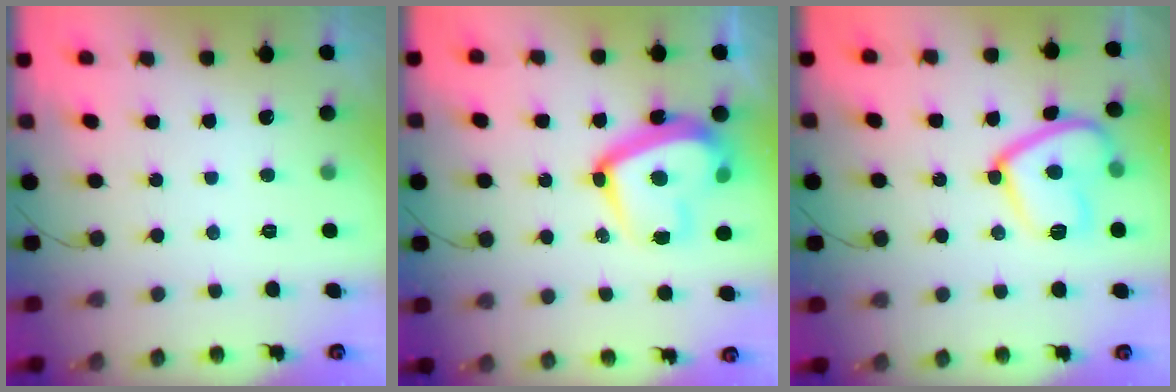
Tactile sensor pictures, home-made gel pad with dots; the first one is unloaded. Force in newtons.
{"total": 18.5, "press": 18.5, "slide": 1.3}
{"total": 13.4, "press": 13.4, "slide": 0.6}